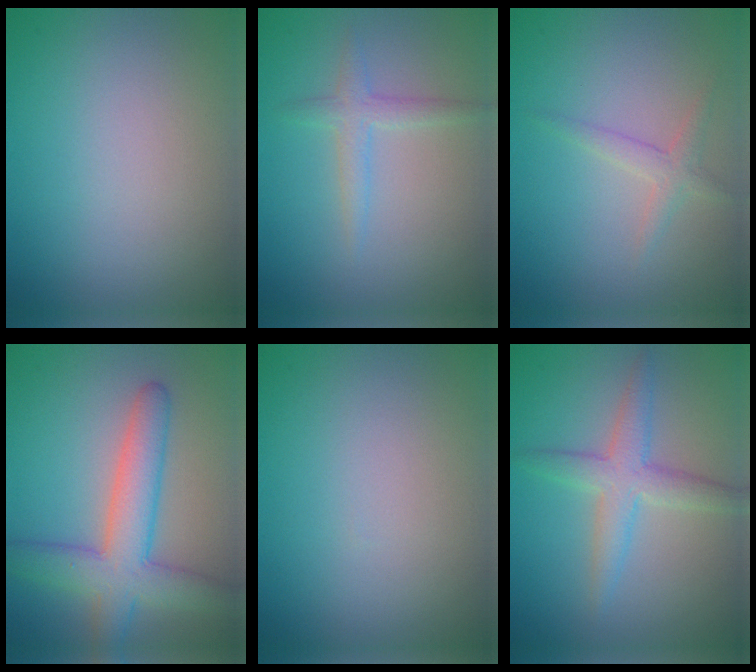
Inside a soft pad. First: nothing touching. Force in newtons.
{"total": 1.8, "press": 1.8, "slide": 0.1}
{"total": 1.7, "press": 1.7, "slide": 0.1}
{"total": 6.2, "press": 6.2, "slide": 0.3}
{"total": 0.0}
{"total": 3.5, "press": 3.5, "slide": 0.2}